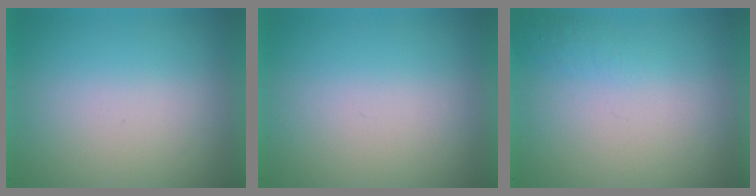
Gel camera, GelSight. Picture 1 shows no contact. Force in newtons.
{"total": 0.0}
{"total": 1.0}